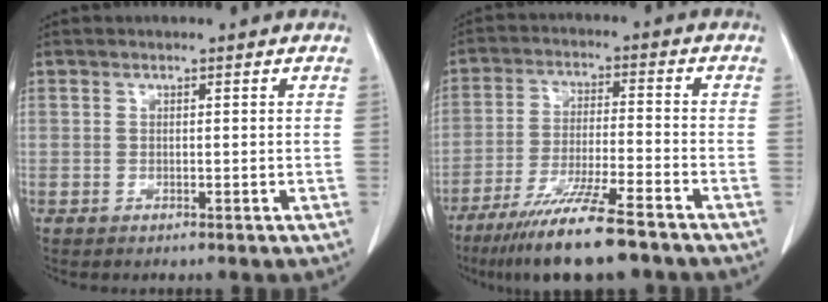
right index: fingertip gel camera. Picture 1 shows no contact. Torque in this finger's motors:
{"motor_torque": [1.08, -1.06, 0.56, 0.19]}